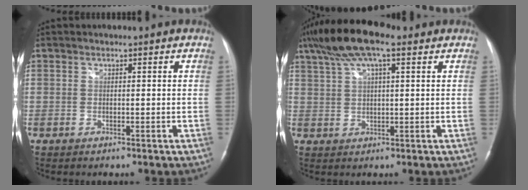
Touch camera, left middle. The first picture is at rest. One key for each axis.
{"total": 10.4, "fx": 6.6, "fy": 2.5, "fz": 7.7, "tx": -0.151, "ty": 0.034, "tz": 0.114}